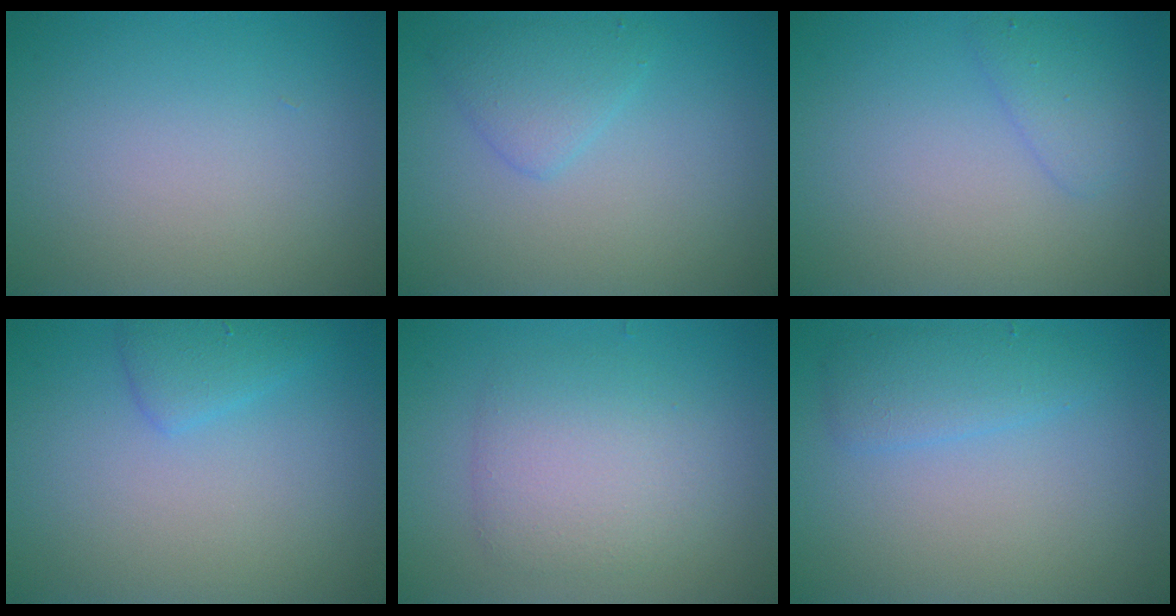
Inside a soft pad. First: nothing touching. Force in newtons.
{"total": 2.1, "press": 2.1, "slide": 0.0}
{"total": 1.7, "press": 1.7, "slide": 0.1}
{"total": 1.9, "press": 1.9, "slide": 0.0}
{"total": 3.7, "press": 3.7, "slide": 0.1}
{"total": 2.3, "press": 2.3, "slide": 0.0}